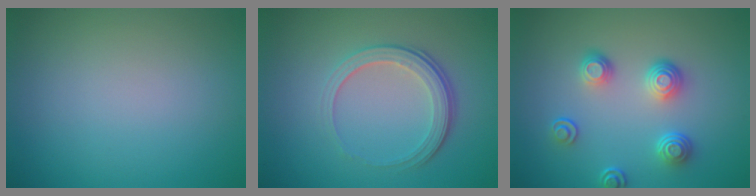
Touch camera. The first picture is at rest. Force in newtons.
{"total": 3.8, "press": 2.7, "slide": 2.6}
{"total": 3.5, "press": 2.8, "slide": 2.2}